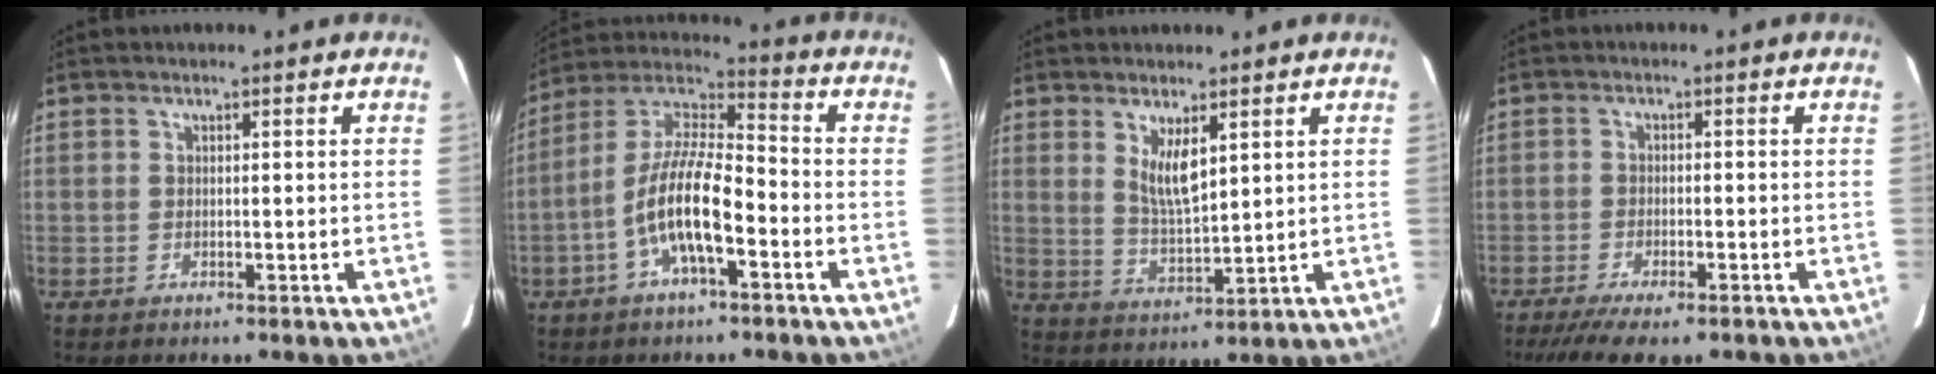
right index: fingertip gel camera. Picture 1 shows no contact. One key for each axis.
{"total": 12.4, "fx": -5.0, "fy": 3.8, "fz": 10.8, "tx": -0.218, "ty": 0.002, "tz": -0.096}
{"total": 6.1, "fx": 2.8, "fy": 2.0, "fz": 5.1, "tx": -0.092, "ty": -0.013, "tz": 0.059}
{"total": 9.0, "fx": -7.0, "fy": 2.0, "fz": 5.3, "tx": -0.125, "ty": -0.032, "tz": -0.116}